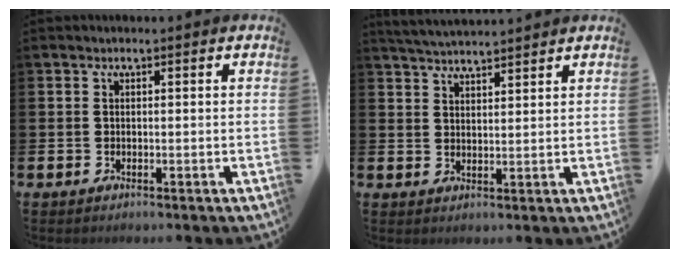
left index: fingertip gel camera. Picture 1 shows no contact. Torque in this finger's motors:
{"motor_torque": [-0.13, -0.41, 0.48, 0.13]}